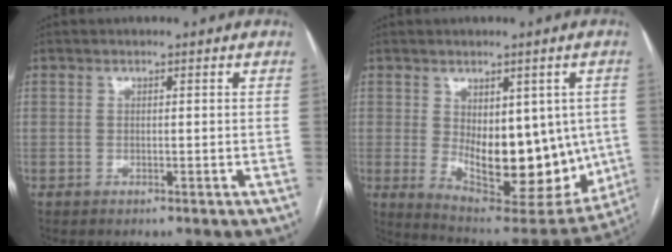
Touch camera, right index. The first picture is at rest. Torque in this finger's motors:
{"motor_torque": [0.84, 0.28, 0.83, 0.10]}